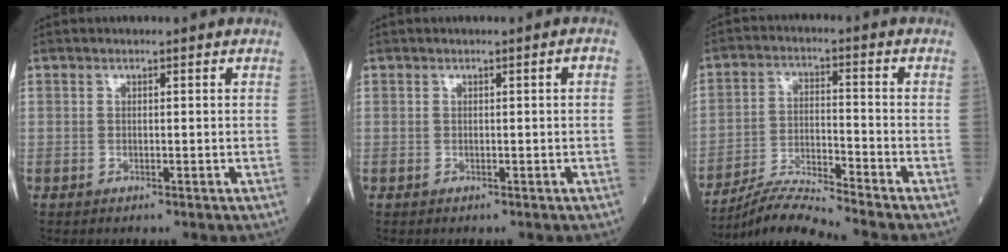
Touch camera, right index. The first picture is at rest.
{"total": 0.8, "force": [0.1, 0.0, 0.8], "torque": [-0.013, 0.001, 0.002]}
{"total": 7.7, "force": [-7.4, -1.9, 1.5], "torque": [-0.034, -0.011, -0.138]}